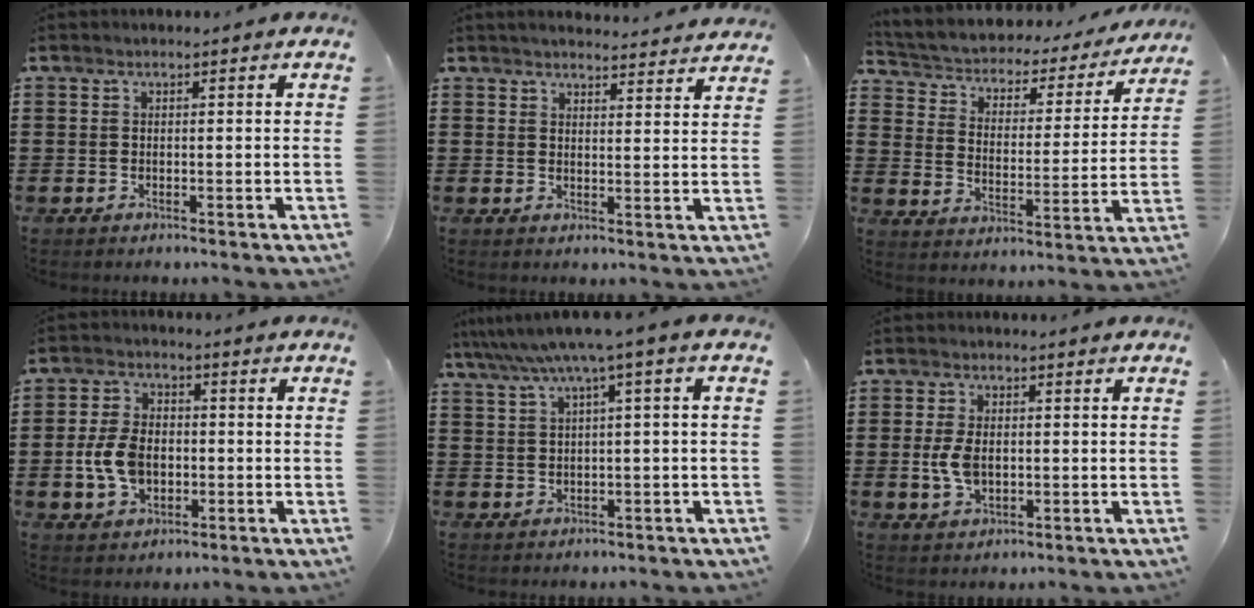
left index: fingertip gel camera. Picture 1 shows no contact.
{"total": 3.2, "force": [3.1, -0.3, 0.4], "torque": [-0.009, -0.019, 0.054]}
{"total": 2.5, "force": [2.4, 0.9, -0.1], "torque": [-0.018, -0.026, 0.028]}
{"total": 7.4, "force": [-1.2, 4.9, 5.3], "torque": [-0.132, 0.003, -0.028]}
{"total": 4.9, "force": [1.7, -0.5, 4.6], "torque": [-0.090, -0.017, 0.024]}
{"total": 4.9, "force": [-0.1, 2.9, 4.0], "torque": [-0.107, -0.003, -0.009]}